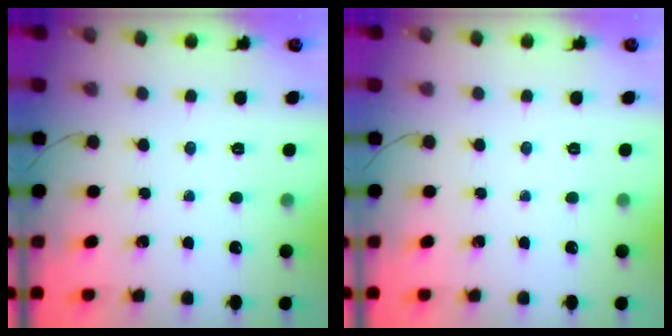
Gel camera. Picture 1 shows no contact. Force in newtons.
{"total": 0.0}